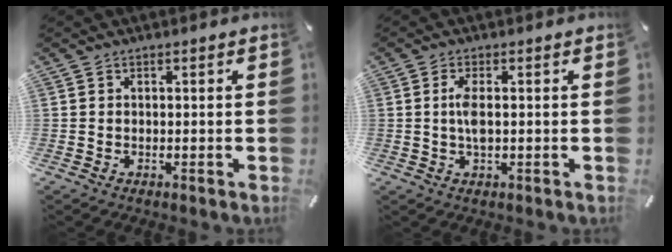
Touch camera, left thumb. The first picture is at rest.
{"total": 4.1, "force": [0.1, 1.2, 3.9], "torque": [-0.081, -0.003, -0.001]}